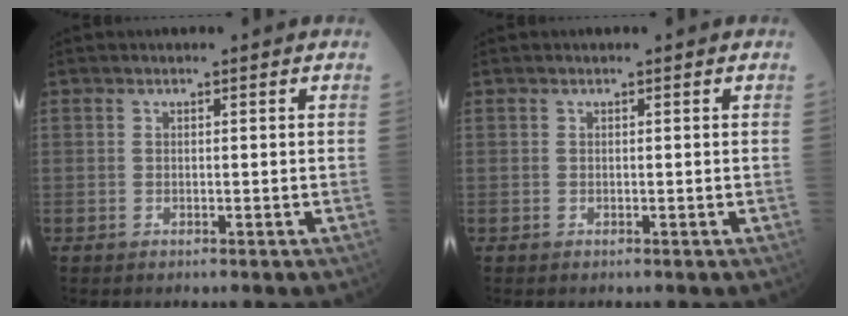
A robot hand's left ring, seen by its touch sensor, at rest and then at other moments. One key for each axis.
{"total": 0.0}